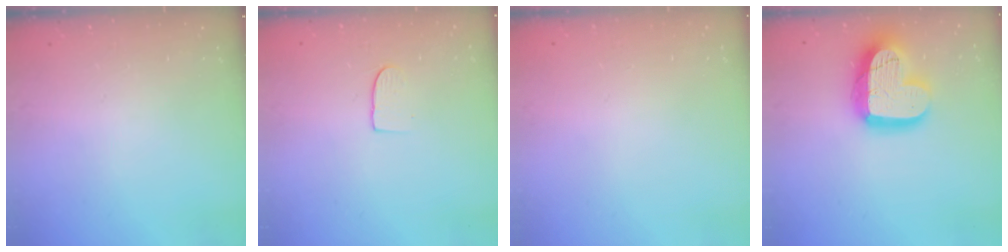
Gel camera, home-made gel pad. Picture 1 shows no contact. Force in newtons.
{"total": 6.8, "press": 6.8, "slide": 0.5}
{"total": 0.0}
{"total": 18.9, "press": 18.8, "slide": 1.5}